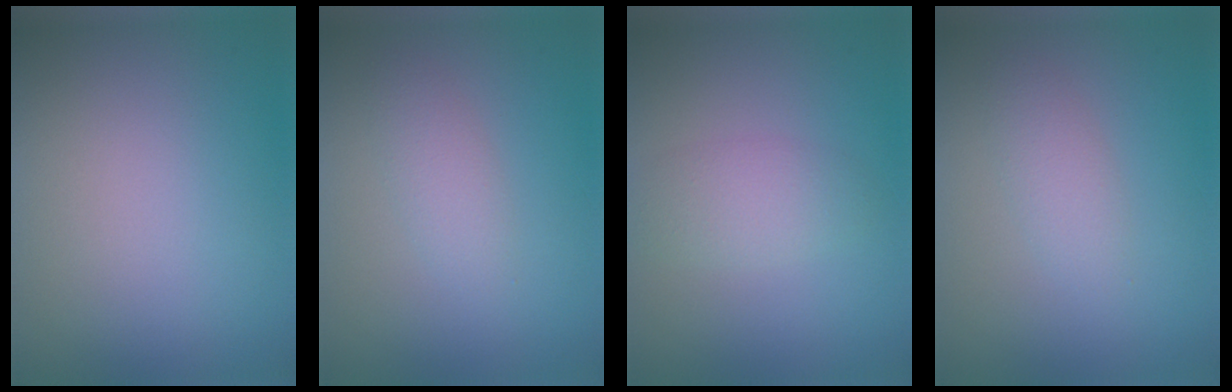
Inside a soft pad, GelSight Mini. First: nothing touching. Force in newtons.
{"total": 1.8, "press": 1.8, "slide": 0.0}
{"total": 2.4, "press": 2.4, "slide": 0.1}
{"total": 1.8, "press": 1.8, "slide": 0.0}